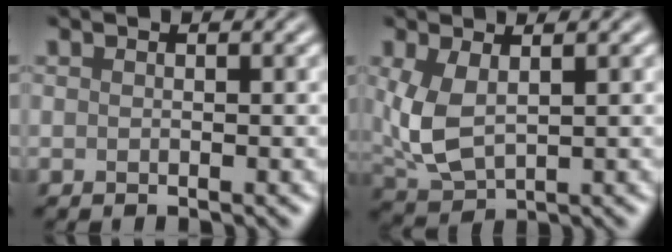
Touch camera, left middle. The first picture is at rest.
{"total": 4.3, "force": [0.9, 2.3, 3.6], "torque": [-0.092, -0.002, 0.023]}